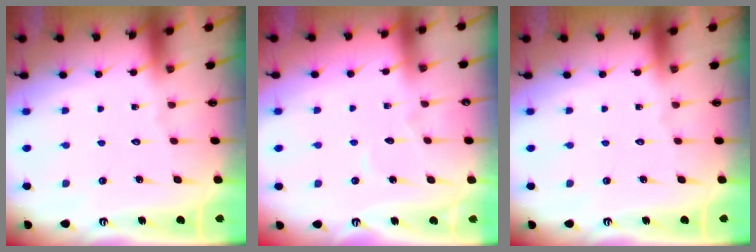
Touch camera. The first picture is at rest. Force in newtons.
{"total": 3.4, "press": 3.4, "slide": 0.4}
{"total": 0.0}